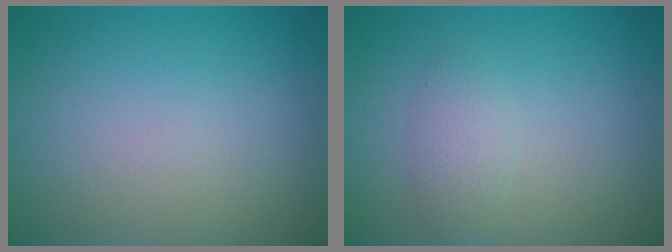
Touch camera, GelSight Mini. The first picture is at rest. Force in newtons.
{"total": 1.8, "press": 1.8, "slide": 0.2}